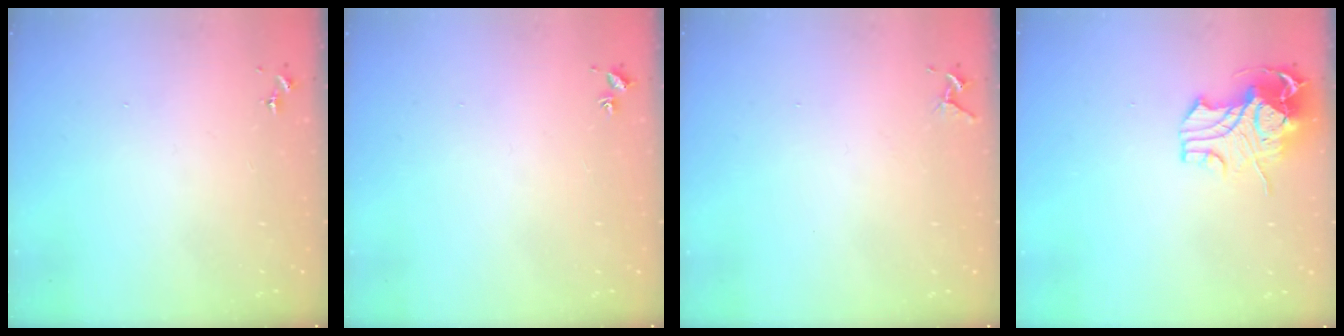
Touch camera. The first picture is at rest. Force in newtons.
{"total": 2.0, "press": 2.0, "slide": 0.2}
{"total": 4.3, "press": 4.3, "slide": 0.5}
{"total": 12.2, "press": 12.0, "slide": 1.9}